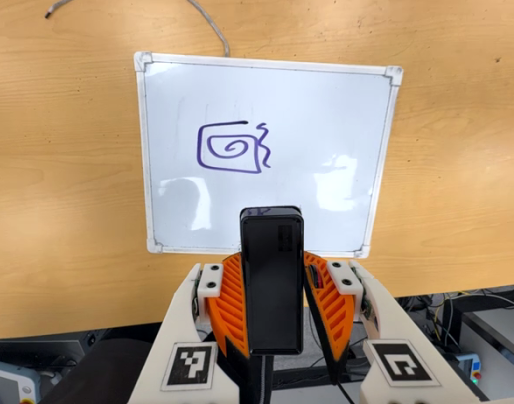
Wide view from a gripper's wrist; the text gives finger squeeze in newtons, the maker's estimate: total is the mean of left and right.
{"total": 6.0, "left": 4.8, "right": 7.3}